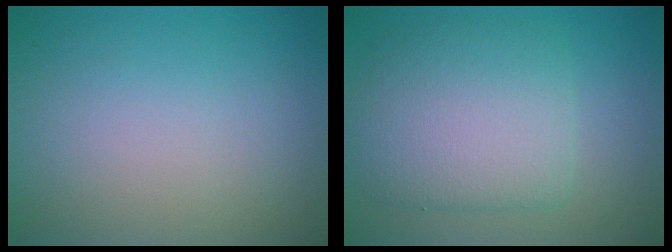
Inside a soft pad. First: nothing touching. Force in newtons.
{"total": 6.5, "press": 6.5, "slide": 0.2}